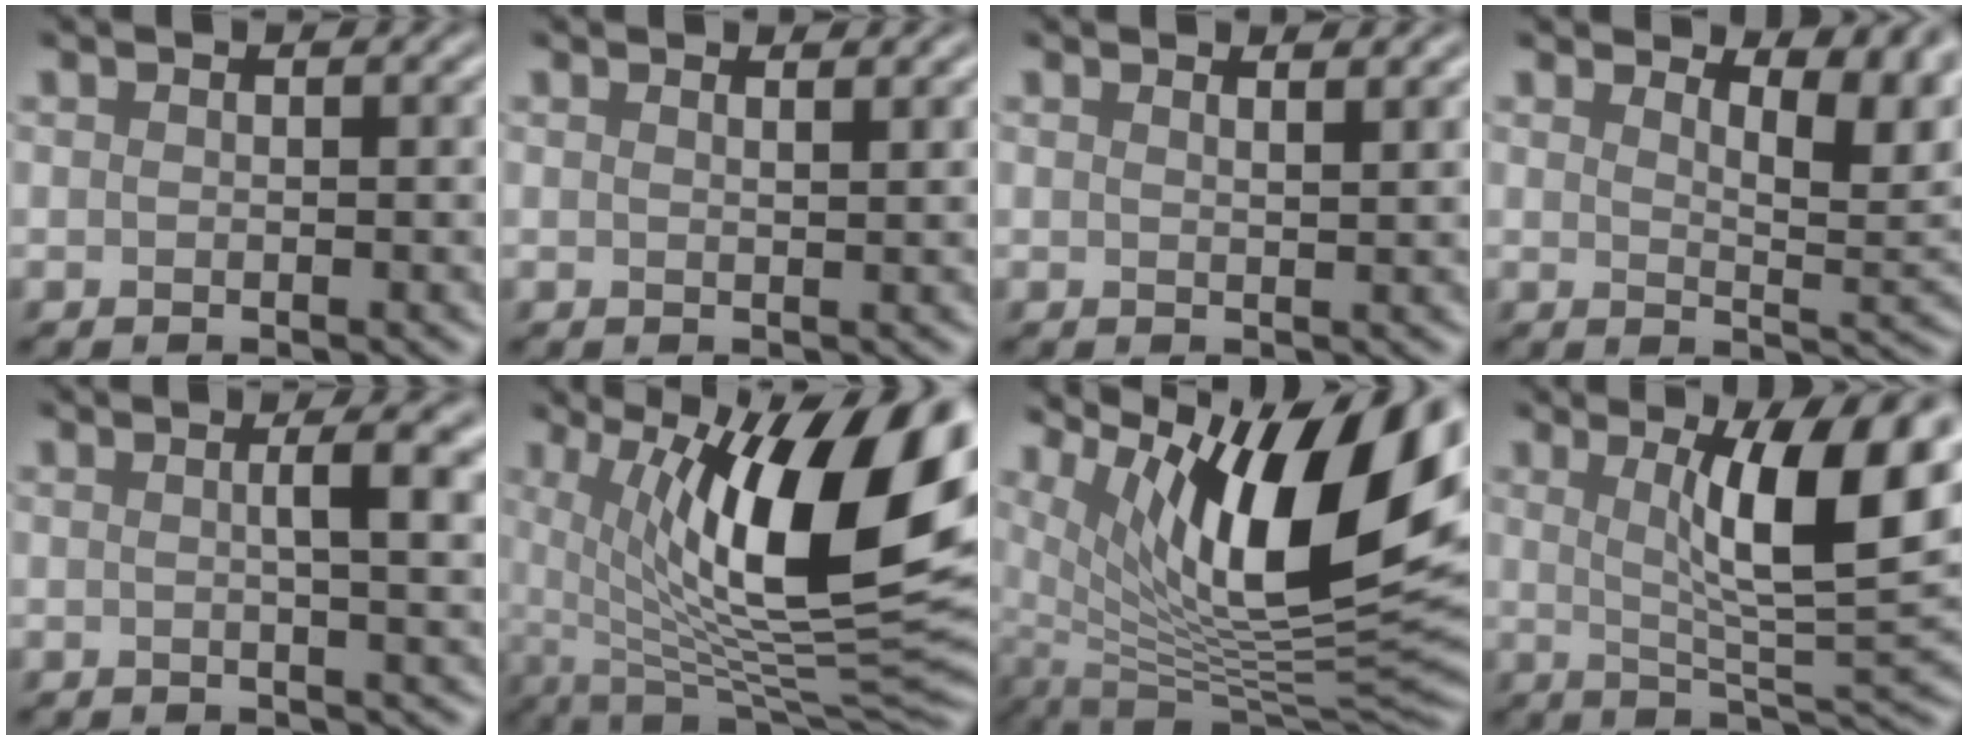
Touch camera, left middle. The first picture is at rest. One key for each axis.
{"total": 1.6, "fx": 1.2, "fy": 0.6, "fz": 0.8, "tx": -0.005, "ty": 0.005, "tz": 0.002}
{"total": 1.9, "fx": 1.5, "fy": 0.7, "fz": 0.9, "tx": -0.005, "ty": 0.008, "tz": 0.003}
{"total": 6.1, "fx": 4.0, "fy": 2.2, "fz": 4.0, "tx": -0.047, "ty": 0.004, "tz": 0.055}
{"total": 4.5, "fx": 0.7, "fy": 1.2, "fz": 4.2, "tx": -0.051, "ty": 0.009, "tz": 0.006}
{"total": 15.3, "fx": 3.9, "fy": 5.2, "fz": 13.9, "tx": -0.210, "ty": -0.008, "tz": 0.063}
{"total": 15.3, "fx": 6.6, "fy": 5.4, "fz": 12.6, "tx": -0.203, "ty": 0.008, "tz": 0.113}
{"total": 10.0, "fx": 2.7, "fy": 2.2, "fz": 9.4, "tx": -0.140, "ty": -0.001, "tz": 0.047}